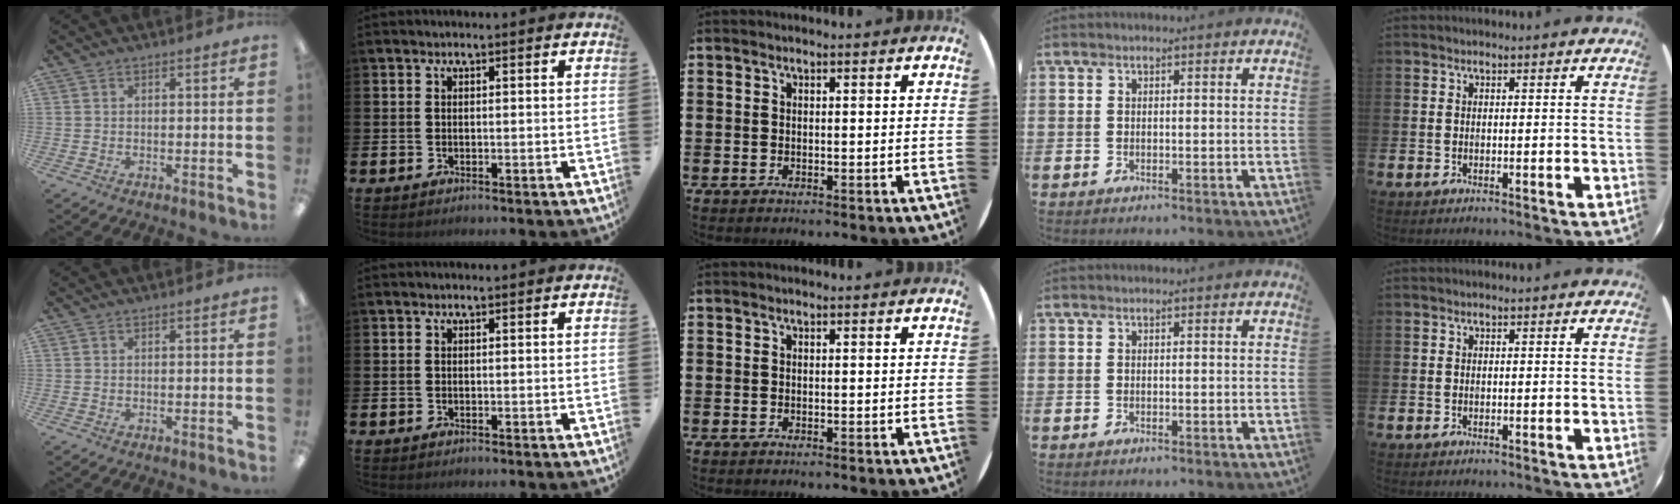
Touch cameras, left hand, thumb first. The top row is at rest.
{}